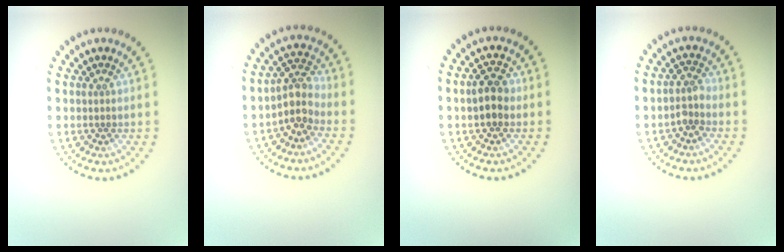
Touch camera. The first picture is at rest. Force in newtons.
{"total": 2.9, "press": 2.4, "slide": 1.7}
{"total": 2.5, "press": 2.5, "slide": 0.3}
{"total": 1.9, "press": 1.4, "slide": 1.2}